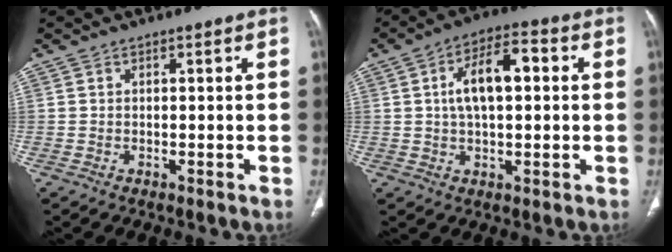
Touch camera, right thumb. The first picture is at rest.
{"total": 10.2, "force": [1.6, 4.9, 8.8], "torque": [-0.148, 0.022, 0.021]}